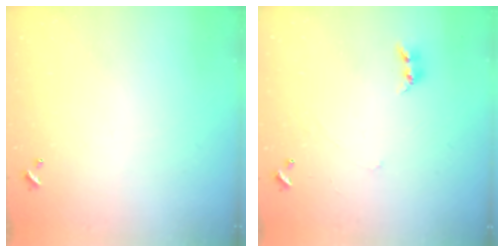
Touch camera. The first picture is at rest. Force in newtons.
{"total": 2.7, "press": 2.7, "slide": 0.3}